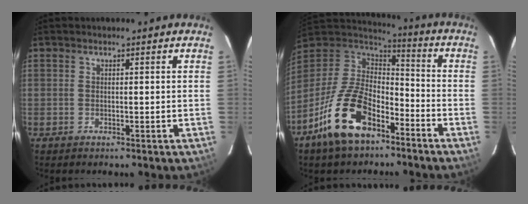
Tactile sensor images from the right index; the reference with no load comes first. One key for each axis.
{"total": 17.9, "fx": -10.5, "fy": 9.2, "fz": 11.3, "tx": -0.235, "ty": 0.000, "tz": -0.189}